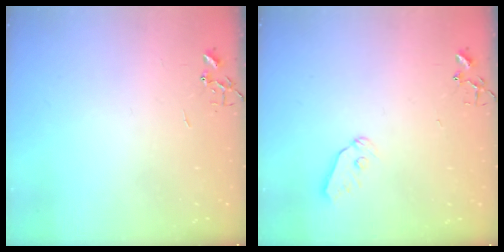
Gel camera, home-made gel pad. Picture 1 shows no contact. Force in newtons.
{"total": 6.7, "press": 6.7, "slide": 0.8}